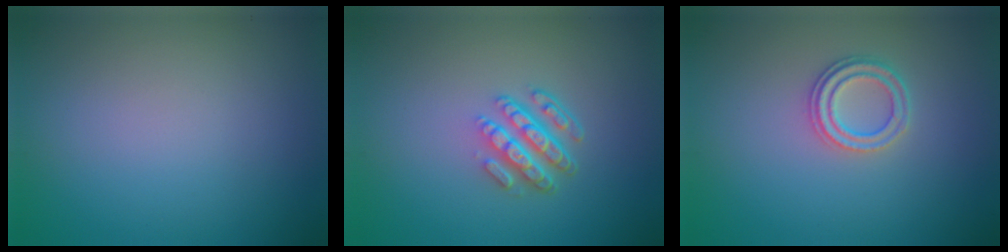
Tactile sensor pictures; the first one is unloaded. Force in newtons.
{"total": 4.2, "press": 3.1, "slide": 2.9}
{"total": 2.3, "press": 2.1, "slide": 1.0}